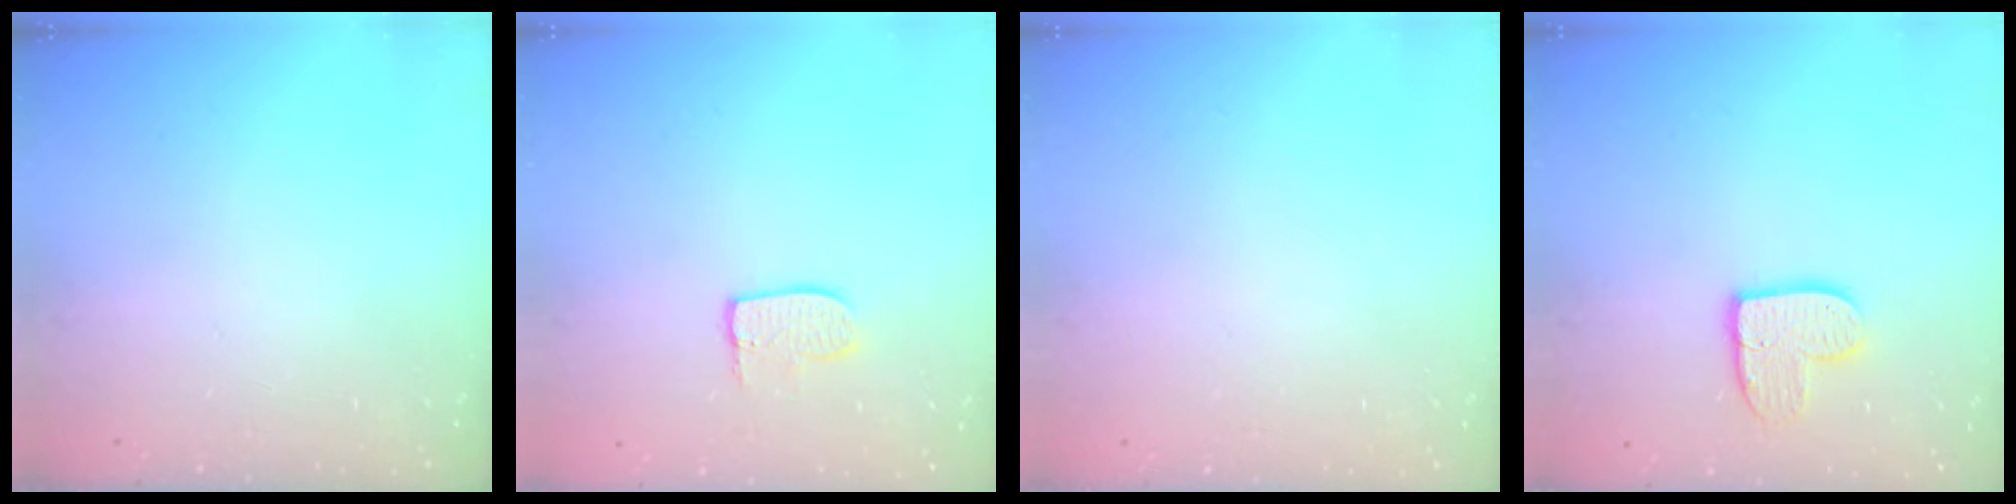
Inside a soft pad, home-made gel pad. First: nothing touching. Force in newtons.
{"total": 6.8, "press": 6.8, "slide": 0.1}
{"total": 0.0}
{"total": 10.7, "press": 10.7, "slide": 1.0}